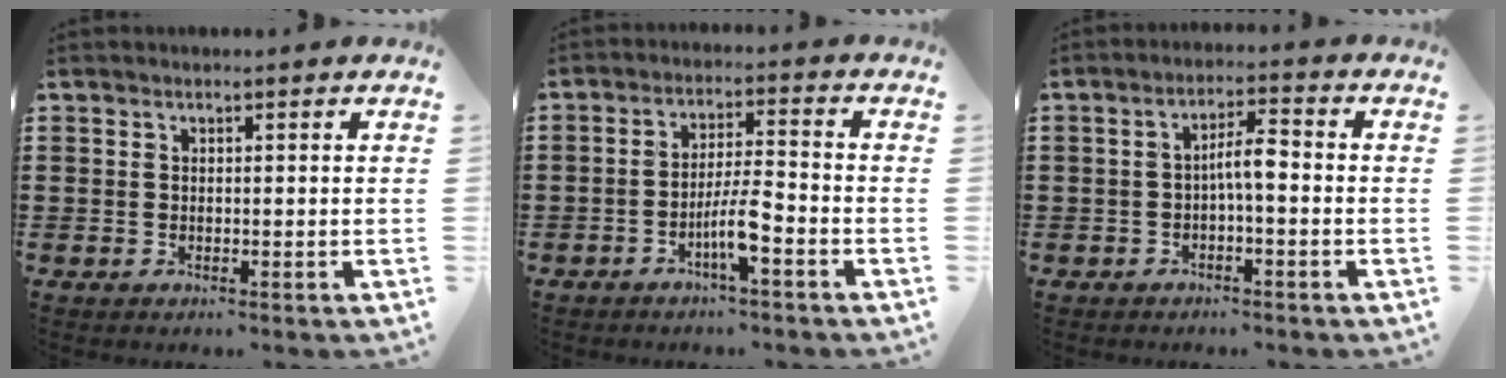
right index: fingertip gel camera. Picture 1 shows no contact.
{"total": 5.6, "force": [-2.8, 0.6, 4.8], "torque": [-0.103, -0.005, -0.058]}
{"total": 3.9, "force": [-0.7, 0.9, 3.7], "torque": [-0.070, 0.010, -0.017]}